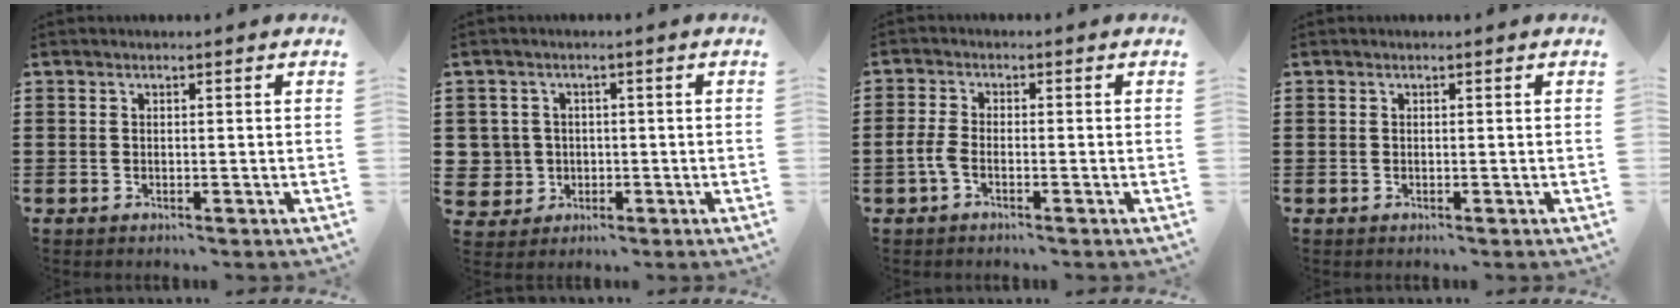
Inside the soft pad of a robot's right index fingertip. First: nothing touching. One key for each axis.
{"total": 3.8, "fx": -0.4, "fy": 3.8, "fz": 0.4, "tx": -0.033, "ty": 0.009, "tz": -0.012}
{"total": 2.6, "fx": -1.2, "fy": 0.9, "fz": 2.0, "tx": -0.051, "ty": -0.003, "tz": -0.027}
{"total": 0.0}